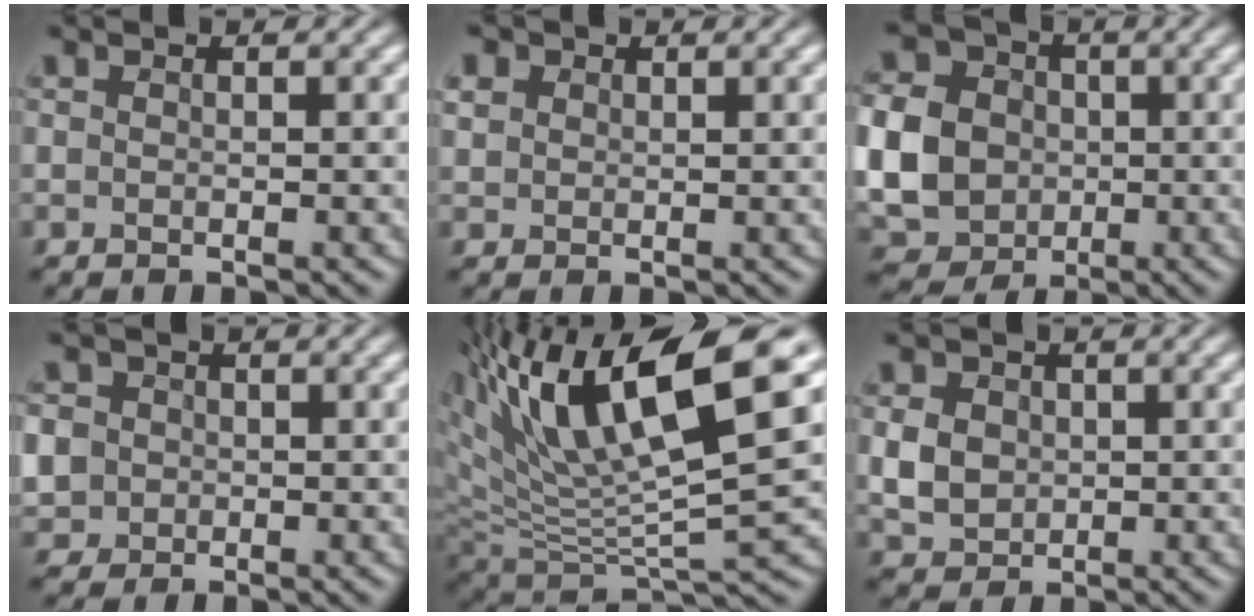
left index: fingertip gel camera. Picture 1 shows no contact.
{"total": 1.5, "force": [0.9, 1.2, 0.4], "torque": [-0.011, 0.003, 0.015]}
{"total": 9.9, "force": [-0.9, 8.5, 5.0], "torque": [-0.126, -0.010, -0.035]}
{"total": 6.5, "force": [-0.3, 6.0, 2.3], "torque": [-0.064, 0.020, -0.032]}
{"total": 13.5, "force": [6.6, 4.1, 11.0], "torque": [-0.201, 0.007, 0.124]}
{"total": 3.4, "force": [0.2, 2.9, 1.8], "torque": [-0.041, -0.002, 0.002]}